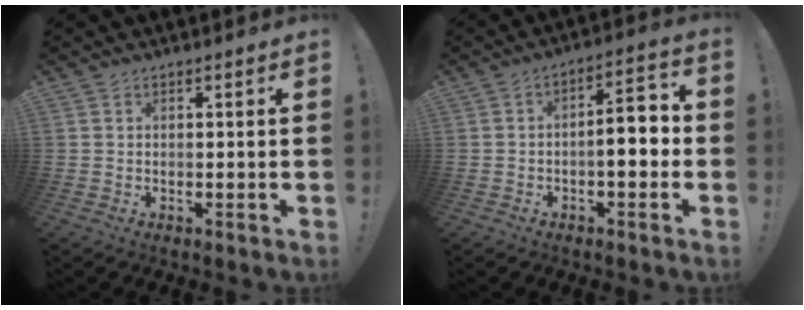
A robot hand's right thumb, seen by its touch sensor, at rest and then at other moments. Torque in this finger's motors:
{"motor_torque": [1.25, 1.22, 0.94, -0.20, 0.08]}